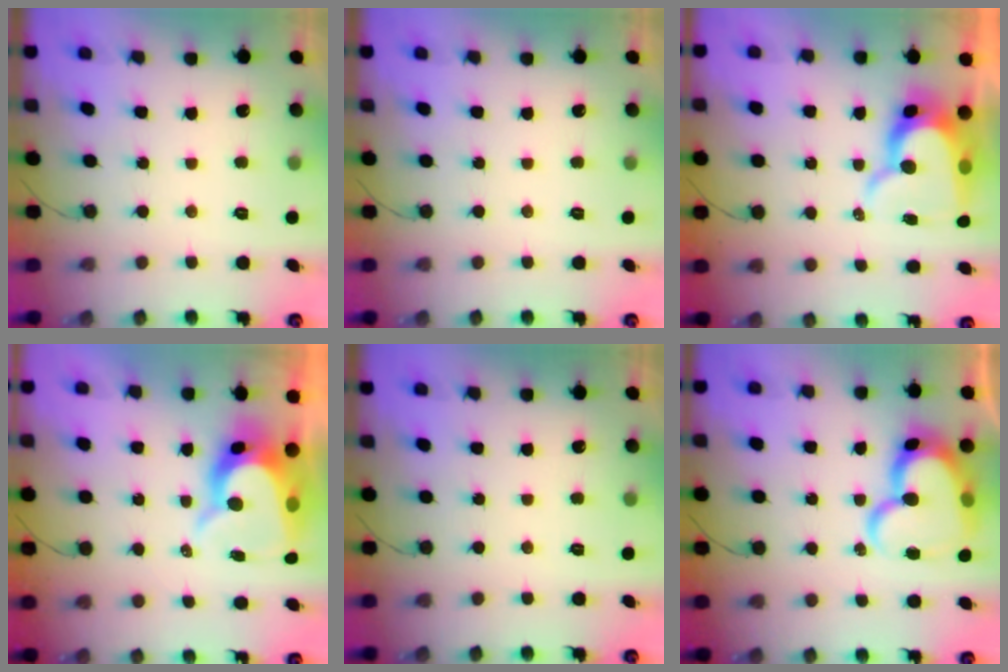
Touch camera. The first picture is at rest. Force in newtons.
{"total": 0.0}
{"total": 13.2, "press": 13.1, "slide": 1.3}
{"total": 10.8, "press": 10.8, "slide": 0.6}
{"total": 0.0}
{"total": 19.4, "press": 19.4, "slide": 1.5}